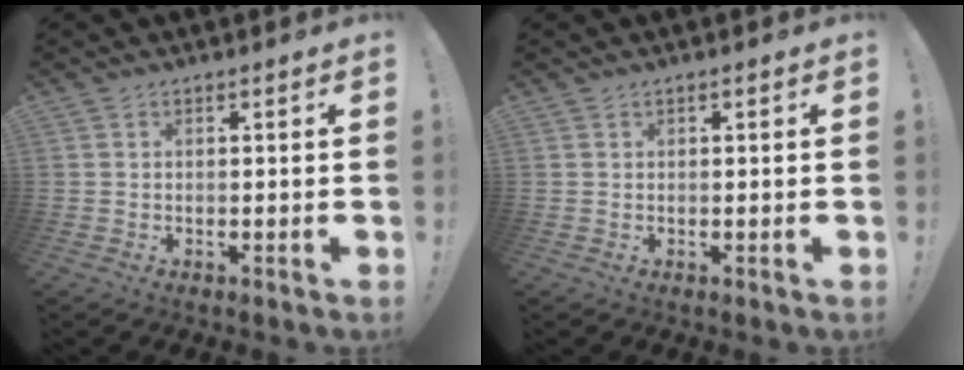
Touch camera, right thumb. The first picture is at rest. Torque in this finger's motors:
{"motor_torque": [0.11, 0.01, 0.10, -0.15, 0.11]}